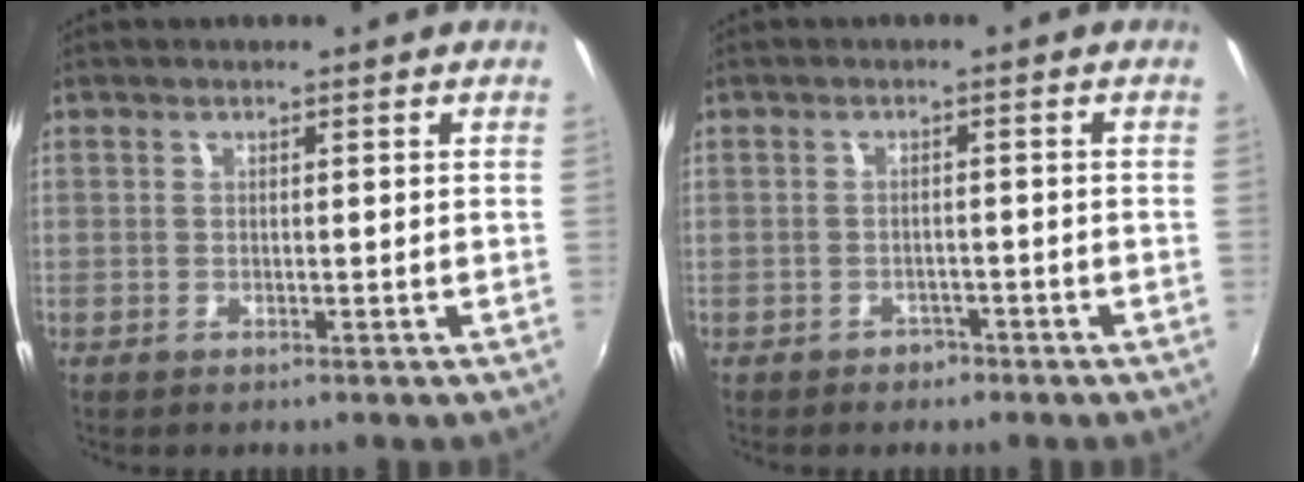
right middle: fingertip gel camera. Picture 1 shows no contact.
{"total": 2.4, "force": [-1.7, 1.7, 0.3], "torque": [-0.010, -0.001, -0.025]}